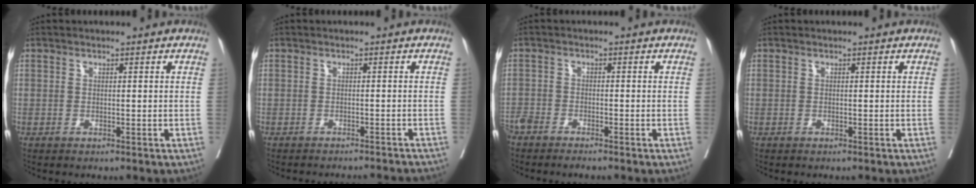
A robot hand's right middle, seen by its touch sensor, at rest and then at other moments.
{"total": 8.4, "force": [-8.2, 0.2, 1.8], "torque": [-0.012, -0.002, -0.086]}
{"total": 4.3, "force": [-3.8, 0.9, 1.8], "torque": [-0.029, -0.005, -0.067]}
{"total": 0.0}